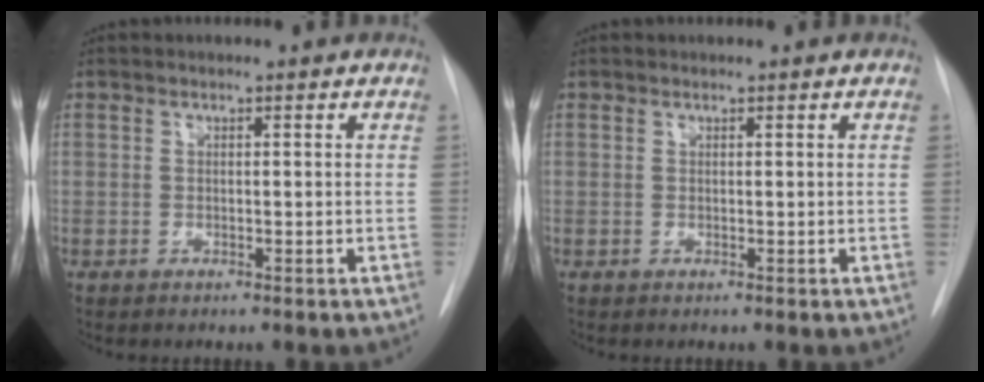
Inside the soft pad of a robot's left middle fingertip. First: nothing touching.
{"total": 0.0}